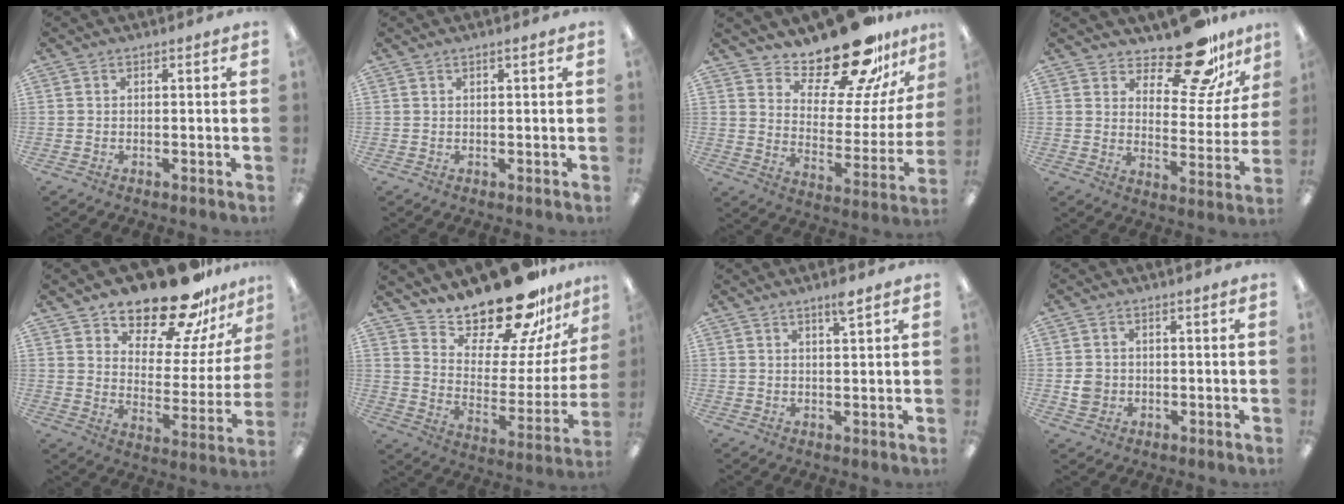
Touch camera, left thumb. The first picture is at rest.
{"total": 0.9, "force": [0.5, 0.1, 0.7], "torque": [-0.014, 0.002, 0.009]}
{"total": 21.0, "force": [18.0, 5.8, 9.1], "torque": [-0.137, -0.141, 0.304]}
{"total": 16.5, "force": [13.4, 5.5, 7.8], "torque": [-0.113, -0.099, 0.227]}
{"total": 19.3, "force": [16.7, 6.4, 7.3], "torque": [-0.114, -0.127, 0.287]}
{"total": 21.8, "force": [19.3, 5.7, 8.5], "torque": [-0.133, -0.150, 0.325]}
{"total": 3.4, "force": [2.5, 0.2, 2.3], "torque": [-0.043, -0.004, 0.042]}
{"total": 3.8, "force": [-0.3, 3.5, 1.4], "torque": [-0.009, 0.000, -0.005]}